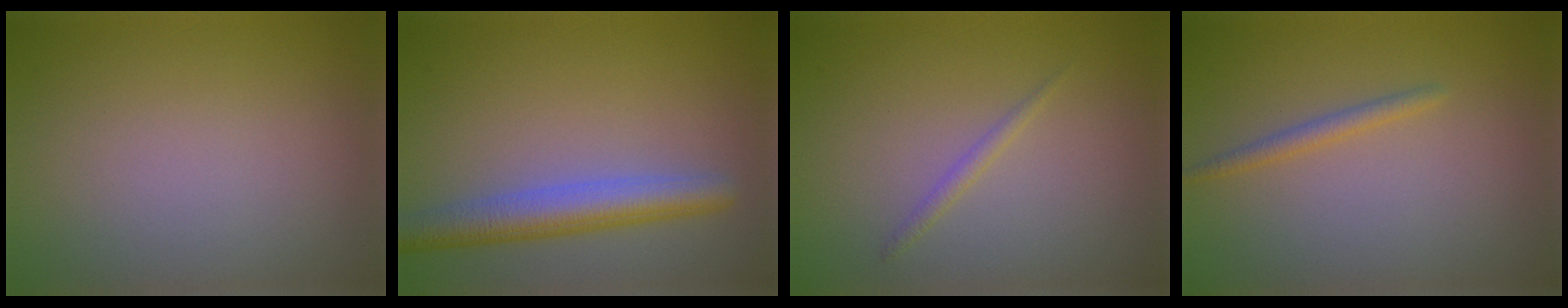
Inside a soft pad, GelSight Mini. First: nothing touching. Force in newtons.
{"total": 4.7, "press": 4.7, "slide": 0.3}
{"total": 0.9, "press": 0.9, "slide": 0.1}
{"total": 1.3, "press": 1.3, "slide": 0.0}